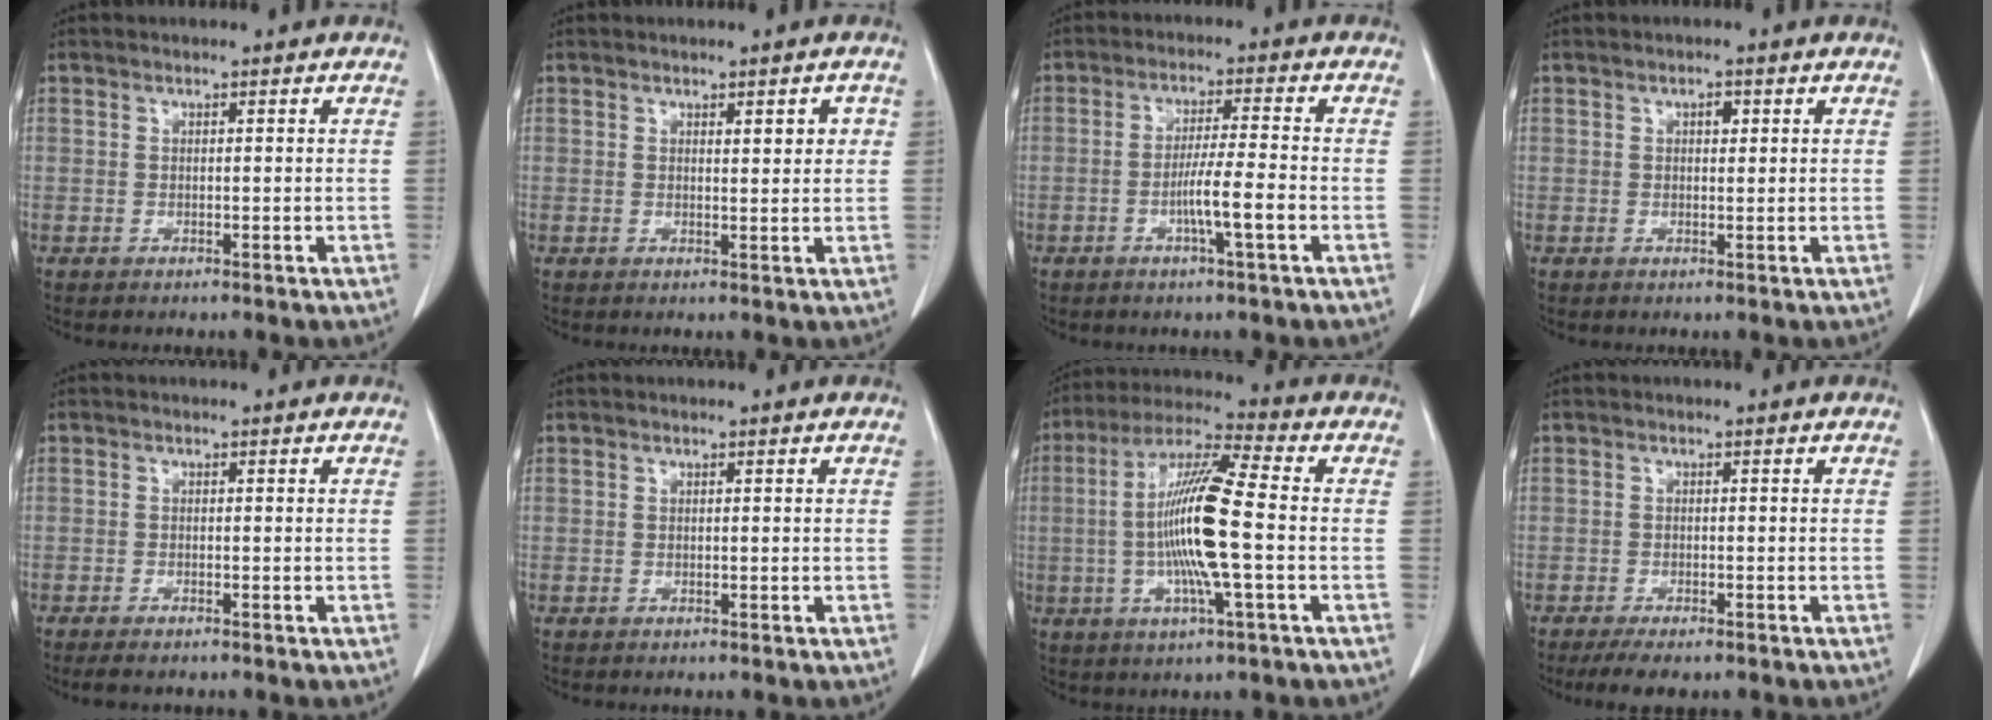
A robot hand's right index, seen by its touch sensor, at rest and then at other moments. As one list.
[{"total": 2.5, "force": [0.9, 0.9, 2.2], "torque": [-0.028, 0.001, 0.015]}, {"total": 5.8, "force": [-2.0, -0.5, 5.4], "torque": [-0.097, -0.002, -0.035]}, {"total": 1.4, "force": [0.5, 0.7, 1.1], "torque": [-0.016, 0.001, 0.007]}, {"total": 2.5, "force": [-2.1, 0.5, 1.3], "torque": [-0.023, -0.007, -0.026]}, {"total": 0.0}, {"total": 14.0, "force": [-1.2, 0.5, 13.9], "torque": [-0.268, 0.003, -0.029]}, {"total": 4.6, "force": [-3.6, 1.4, 2.5], "torque": [-0.037, -0.008, -0.052]}]